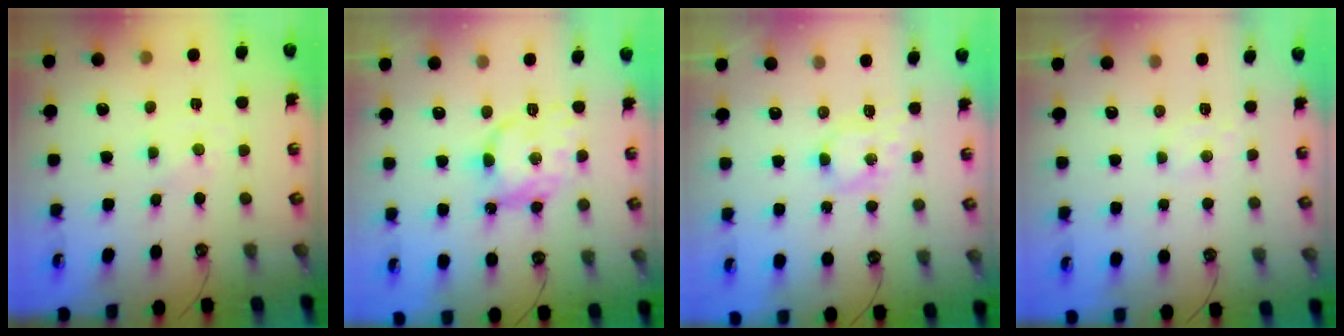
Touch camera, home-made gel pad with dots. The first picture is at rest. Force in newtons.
{"total": 12.1, "press": 12.1, "slide": 0.8}
{"total": 6.5, "press": 6.4, "slide": 0.5}
{"total": 6.6, "press": 6.6, "slide": 0.9}